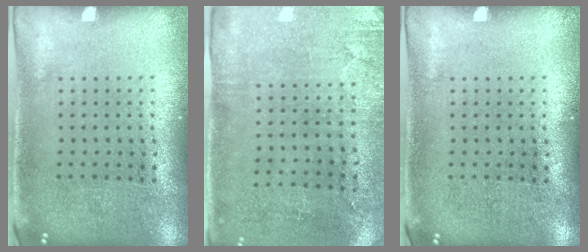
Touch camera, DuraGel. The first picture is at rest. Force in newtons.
{"total": 2.8, "press": 2.3, "slide": 1.7}
{"total": 0.0}